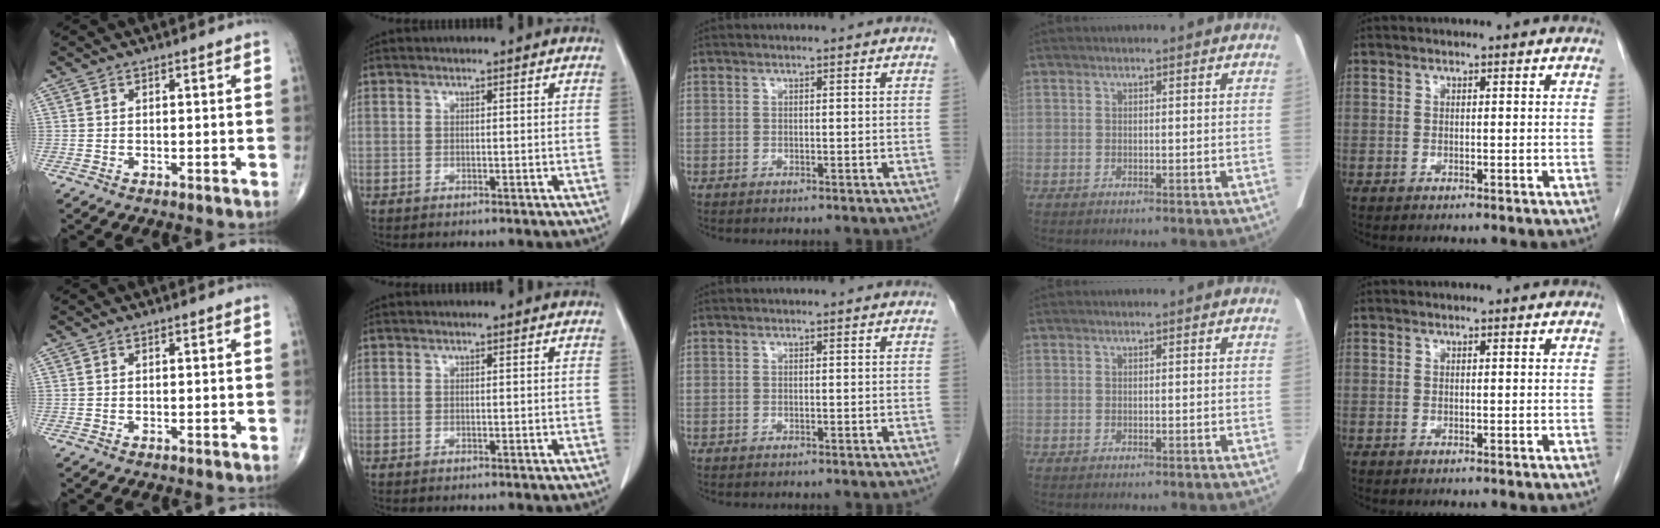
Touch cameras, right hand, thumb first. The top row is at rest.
{}